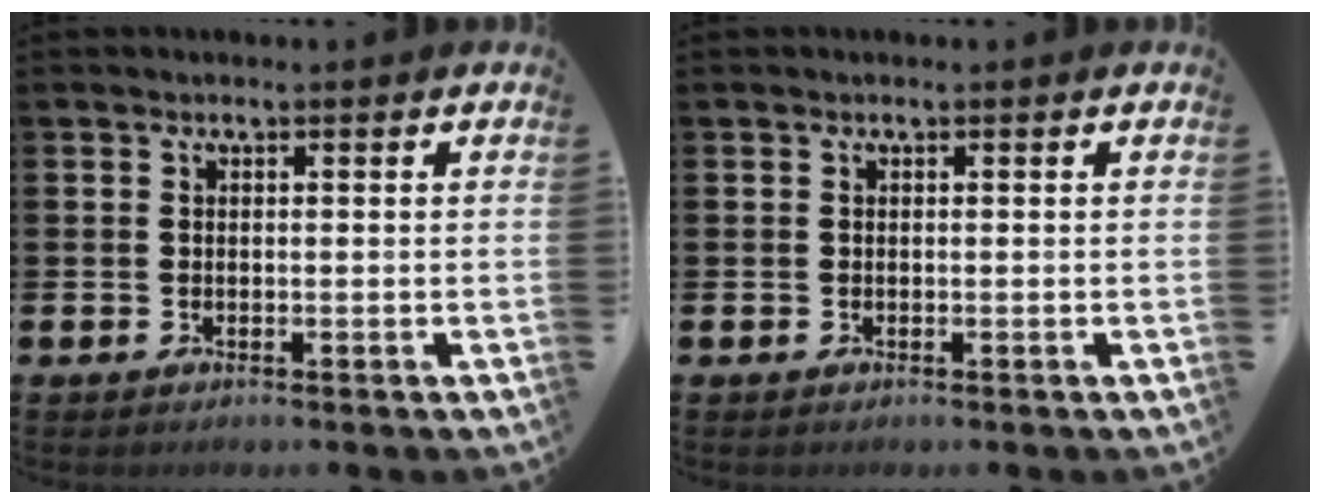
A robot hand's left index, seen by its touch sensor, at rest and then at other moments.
{"total": 0.0}